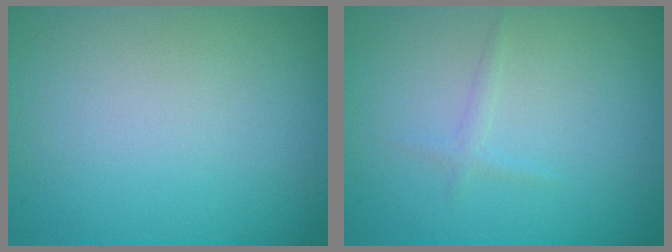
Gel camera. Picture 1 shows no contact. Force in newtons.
{"total": 0.8, "press": 0.8, "slide": 0.0}